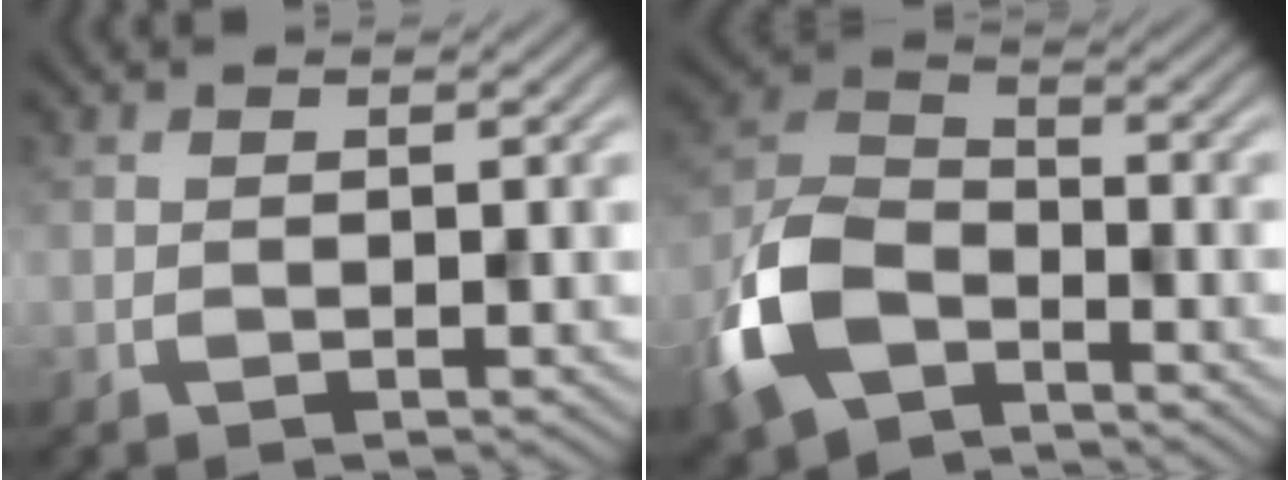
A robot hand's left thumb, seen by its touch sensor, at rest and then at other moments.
{"total": 10.6, "force": [-5.8, 6.0, 6.5], "torque": [-0.158, -0.005, -0.131]}